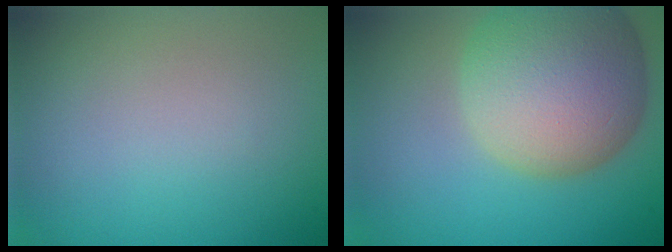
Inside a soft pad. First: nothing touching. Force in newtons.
{"total": 12.6, "press": 12.5, "slide": 1.0}